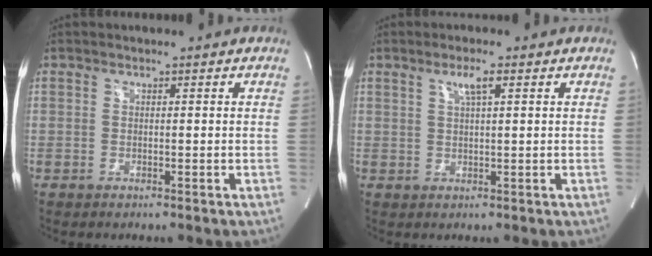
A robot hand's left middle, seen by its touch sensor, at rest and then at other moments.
{"total": 2.7, "force": [1.3, 0.1, 2.4], "torque": [-0.047, 0.001, 0.024]}